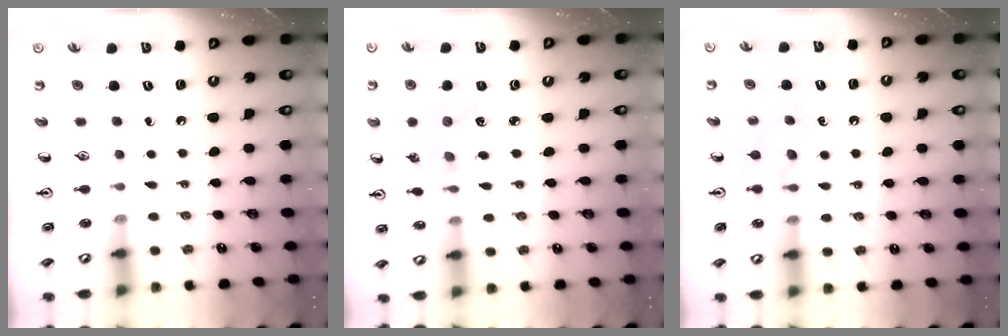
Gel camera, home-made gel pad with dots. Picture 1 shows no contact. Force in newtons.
{"total": 2.1, "press": 2.0, "slide": 0.6}
{"total": 5.2, "press": 5.1, "slide": 0.7}